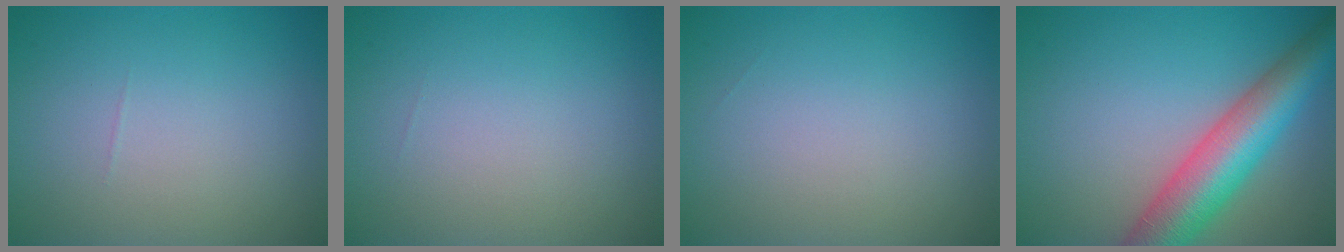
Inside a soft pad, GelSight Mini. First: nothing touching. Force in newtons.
{"total": 0.0}
{"total": 0.0}
{"total": 8.4, "press": 8.4, "slide": 0.4}